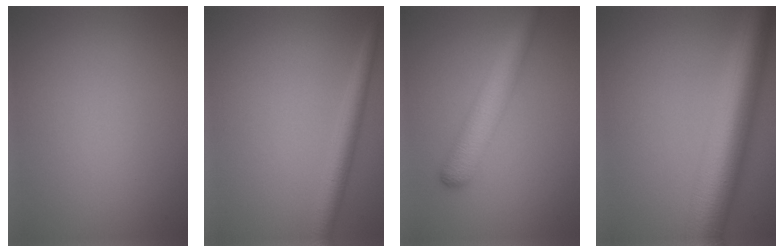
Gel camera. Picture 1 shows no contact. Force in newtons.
{"total": 3.0, "press": 3.0, "slide": 0.0}
{"total": 4.8, "press": 4.8, "slide": 0.1}
{"total": 10.5, "press": 10.5, "slide": 0.2}